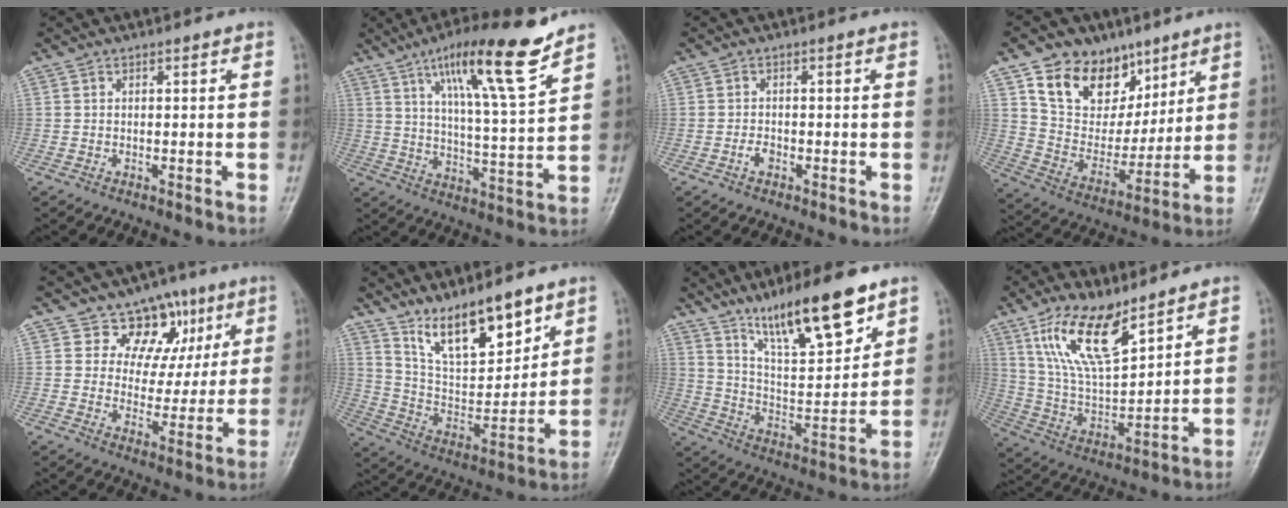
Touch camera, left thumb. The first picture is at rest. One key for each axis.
{"total": 15.4, "fx": 10.0, "fy": 1.6, "fz": 11.6, "tx": -0.185, "ty": -0.052, "tz": 0.167}
{"total": 1.7, "fx": -0.8, "fy": 1.0, "fz": 1.0, "tx": -0.020, "ty": 0.006, "tz": -0.018}
{"total": 17.3, "fx": 9.8, "fy": 12.2, "fz": 7.3, "tx": -0.073, "ty": -0.041, "tz": 0.179}
{"total": 11.2, "fx": 5.8, "fy": 8.7, "fz": 4.0, "tx": -0.005, "ty": -0.014, "tz": 0.087}
{"total": 14.7, "fx": 10.4, "fy": 5.3, "fz": 8.9, "tx": -0.113, "ty": -0.066, "tz": 0.199}
{"total": 17.3, "fx": 11.7, "fy": 4.4, "fz": 12.0, "tx": -0.174, "ty": -0.063, "tz": 0.211}
{"total": 14.7, "fx": 9.2, "fy": 5.4, "fz": 10.1, "tx": -0.169, "ty": -0.044, "tz": 0.188}